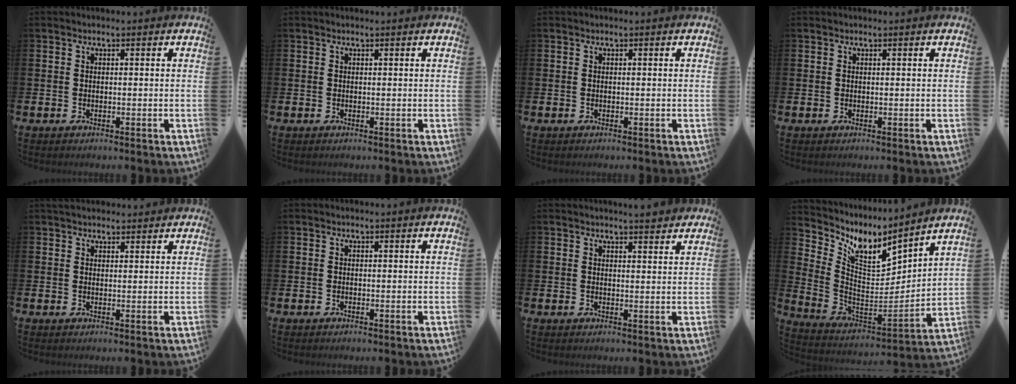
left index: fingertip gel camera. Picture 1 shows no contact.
{"total": 0.0}
{"total": 0.0}
{"total": 0.0}
{"total": 2.3, "force": [2.2, 0.7, 0.3], "torque": [0.003, -0.007, 0.039]}
{"total": 0.0}
{"total": 3.1, "force": [3.1, 0.0, 0.4], "torque": [-0.001, -0.018, 0.053]}
{"total": 7.2, "force": [6.8, 1.5, 2.0], "torque": [-0.082, -0.061, 0.115]}